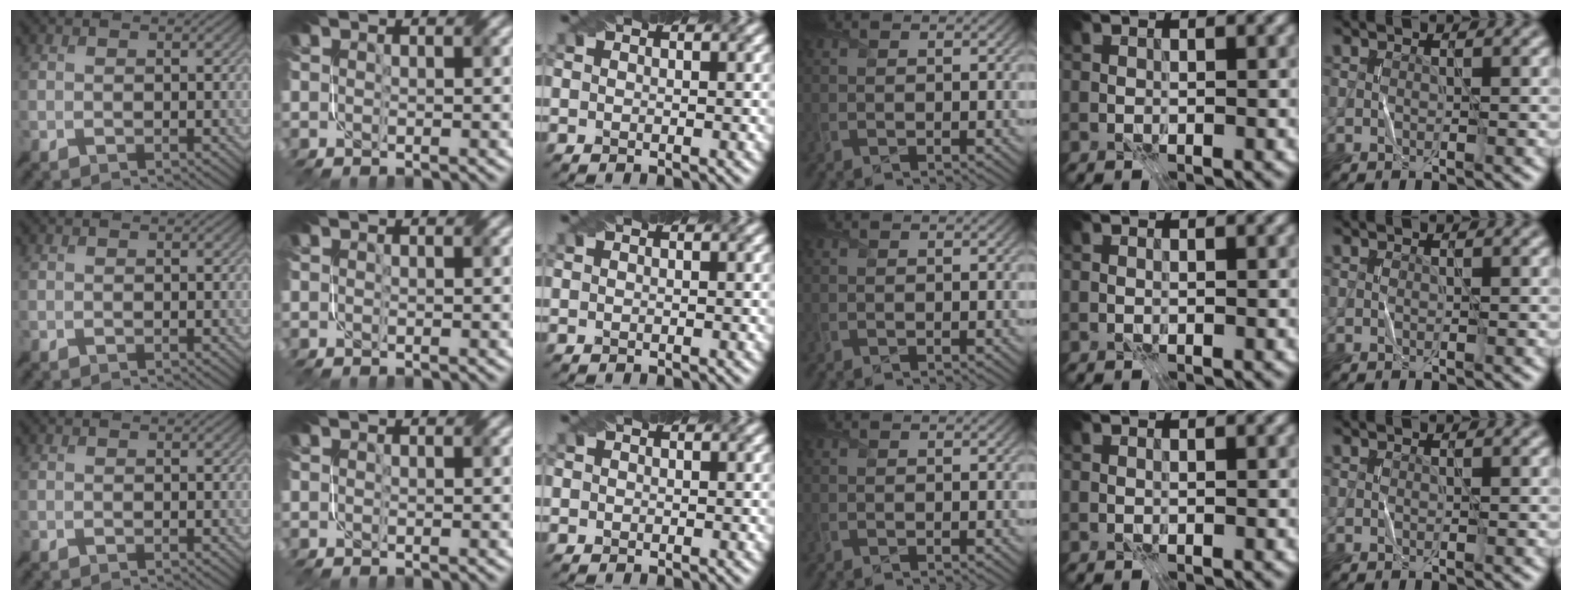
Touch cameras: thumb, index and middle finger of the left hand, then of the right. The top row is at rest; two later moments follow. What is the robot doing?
{"motion": "fold", "object": "file"}